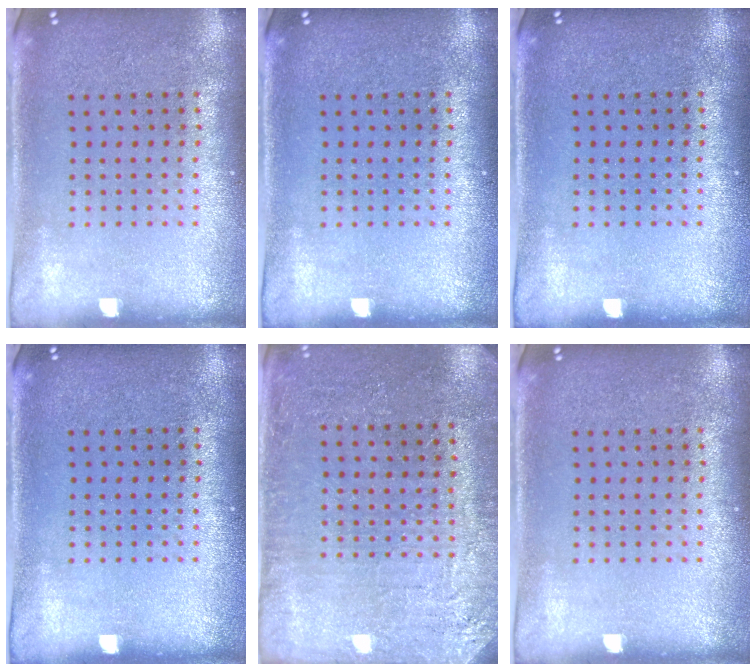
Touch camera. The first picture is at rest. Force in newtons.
{"total": 0.0}
{"total": 0.0}
{"total": 0.0}
{"total": 2.8, "press": 2.8, "slide": 0.4}
{"total": 0.0}